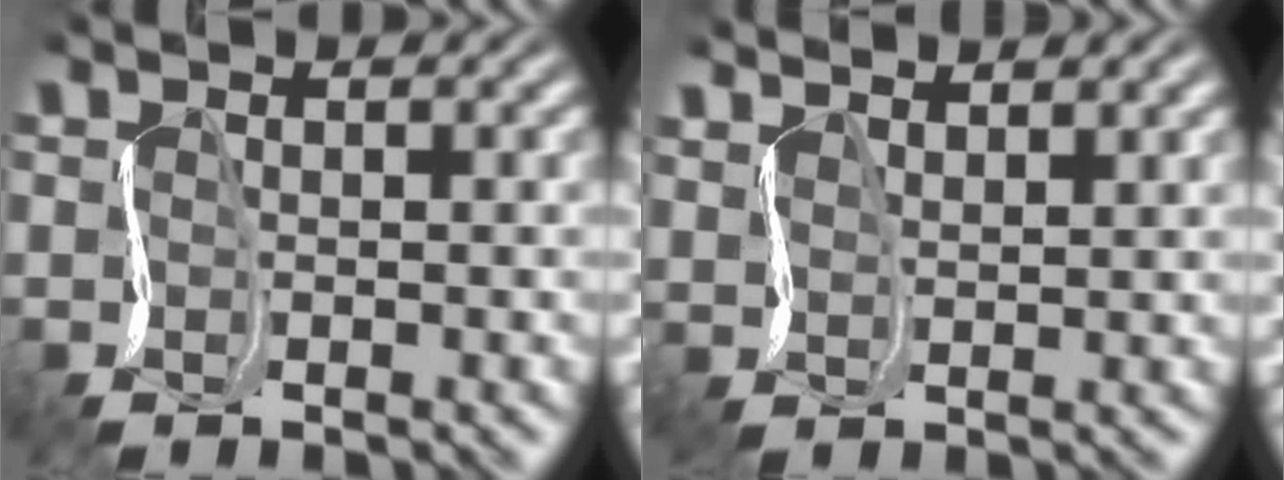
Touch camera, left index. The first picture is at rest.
{"total": 3.5, "force": [3.5, -0.1, -0.1], "torque": [-0.010, 0.000, 0.058]}